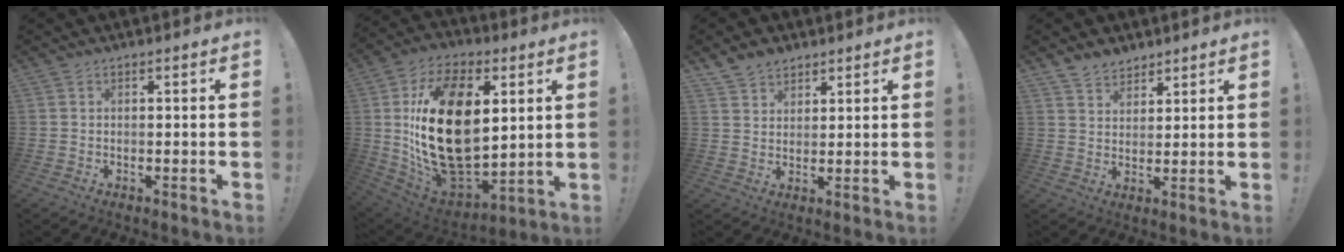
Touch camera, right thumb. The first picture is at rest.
{"total": 29.7, "force": [3.9, 18.1, 23.3], "torque": [-0.459, -0.018, 0.082]}
{"total": 5.6, "force": [4.4, 3.3, 1.0], "torque": [-0.020, -0.027, 0.086]}
{"total": 5.7, "force": [4.9, 2.9, 0.9], "torque": [-0.018, -0.030, 0.094]}